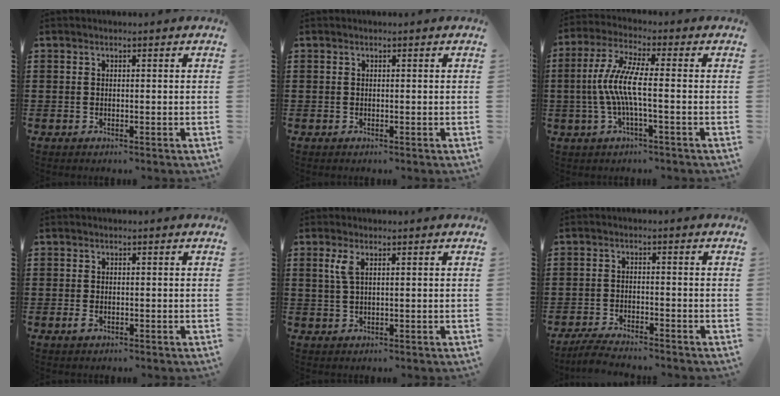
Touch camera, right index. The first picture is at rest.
{"total": 0.0}
{"total": 7.9, "force": [-1.2, 0.9, 7.8], "torque": [-0.180, -0.020, -0.034]}
{"total": 1.1, "force": [-0.5, 0.6, 0.7], "torque": [-0.014, -0.002, -0.009]}
{"total": 2.6, "force": [1.0, 0.8, 2.2], "torque": [-0.046, 0.006, 0.016]}
{"total": 3.2, "force": [-3.2, 0.0, 0.5], "torque": [-0.019, -0.001, -0.067]}